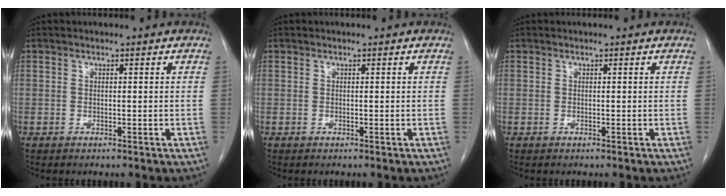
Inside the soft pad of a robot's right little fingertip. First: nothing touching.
{"total": 0.0}
{"total": 0.0}